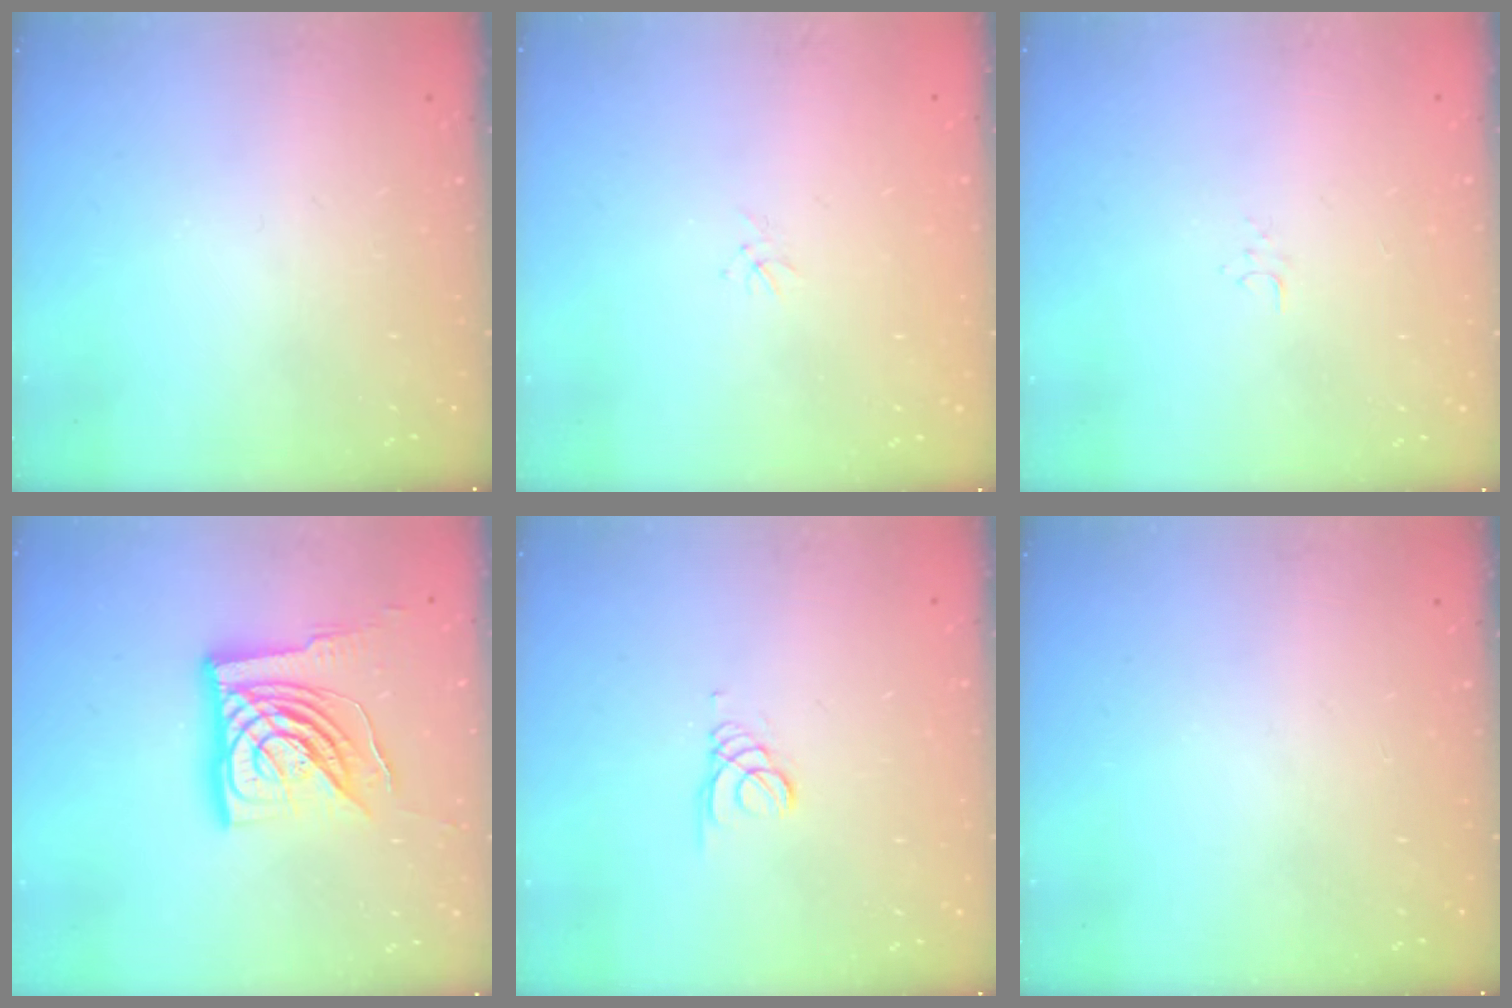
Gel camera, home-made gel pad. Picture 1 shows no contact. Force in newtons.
{"total": 1.1, "press": 1.0, "slide": 0.3}
{"total": 4.1, "press": 4.1, "slide": 0.6}
{"total": 20.3, "press": 20.1, "slide": 2.6}
{"total": 1.5, "press": 1.5, "slide": 0.1}
{"total": 0.0}